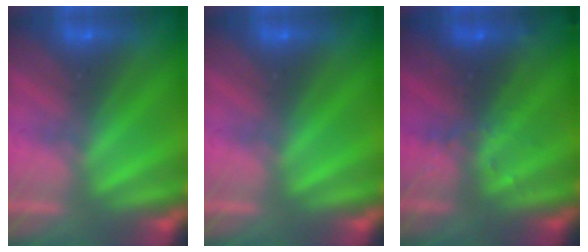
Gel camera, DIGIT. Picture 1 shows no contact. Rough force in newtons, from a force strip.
{"total": 0.0}
{"total": 2.8}